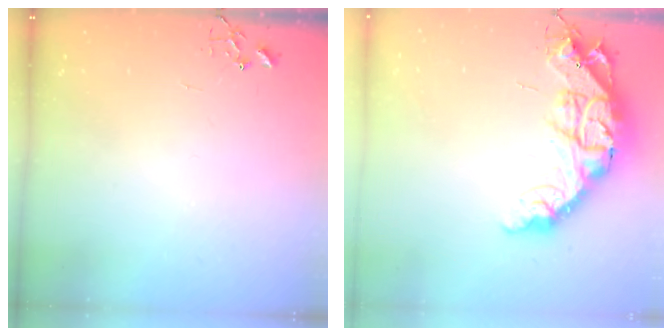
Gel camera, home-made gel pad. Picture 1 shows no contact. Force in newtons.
{"total": 21.4, "press": 21.3, "slide": 2.0}